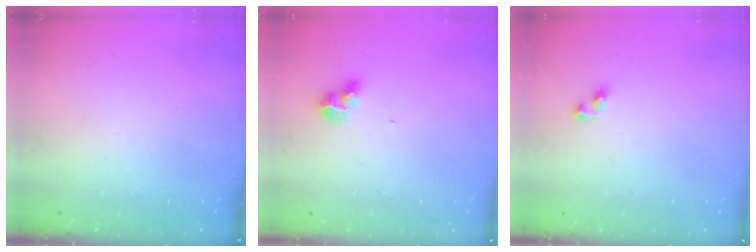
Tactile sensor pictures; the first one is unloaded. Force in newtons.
{"total": 7.9, "press": 7.9, "slide": 0.6}
{"total": 3.8, "press": 3.7, "slide": 0.5}